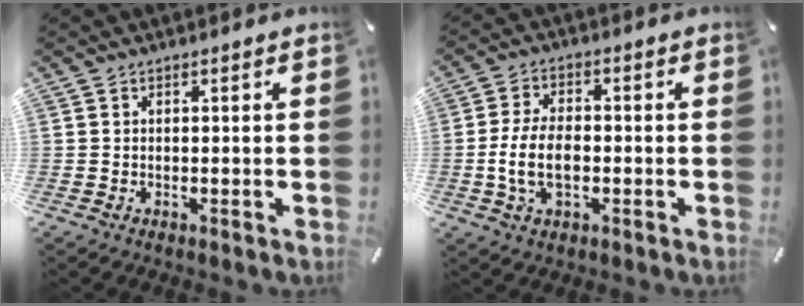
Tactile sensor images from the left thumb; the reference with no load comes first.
{"total": 9.2, "force": [-1.7, 5.3, 7.2], "torque": [-0.153, 0.006, -0.032]}